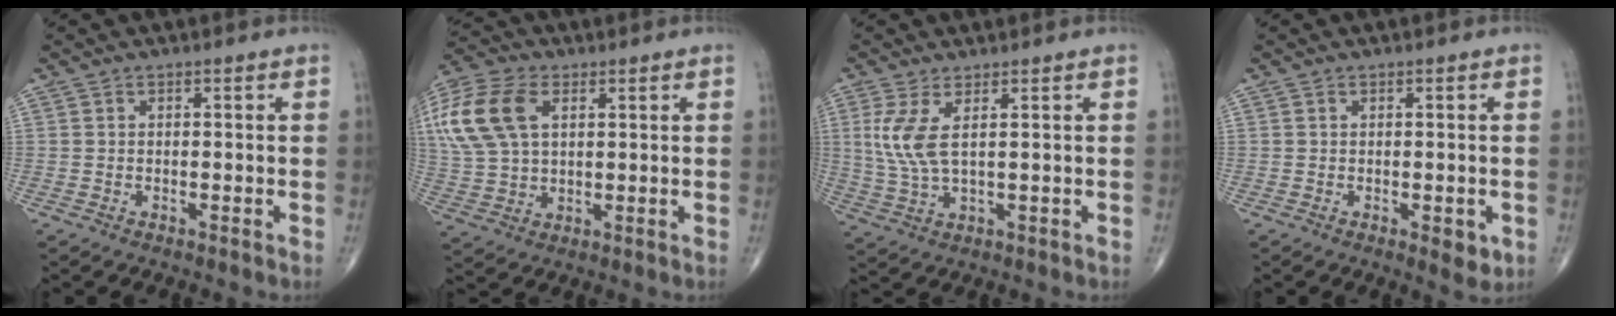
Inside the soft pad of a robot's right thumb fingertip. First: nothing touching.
{"total": 18.8, "force": [6.1, 11.9, 13.2], "torque": [-0.317, 0.019, 0.115]}
{"total": 6.6, "force": [1.9, 2.1, 6.0], "torque": [-0.150, -0.011, 0.045]}
{"total": 3.4, "force": [-0.9, 1.5, 2.9], "torque": [-0.026, -0.006, -0.007]}